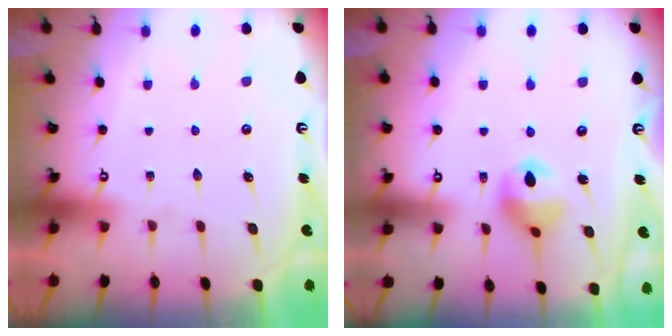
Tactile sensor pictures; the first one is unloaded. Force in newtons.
{"total": 11.2, "press": 10.6, "slide": 3.6}